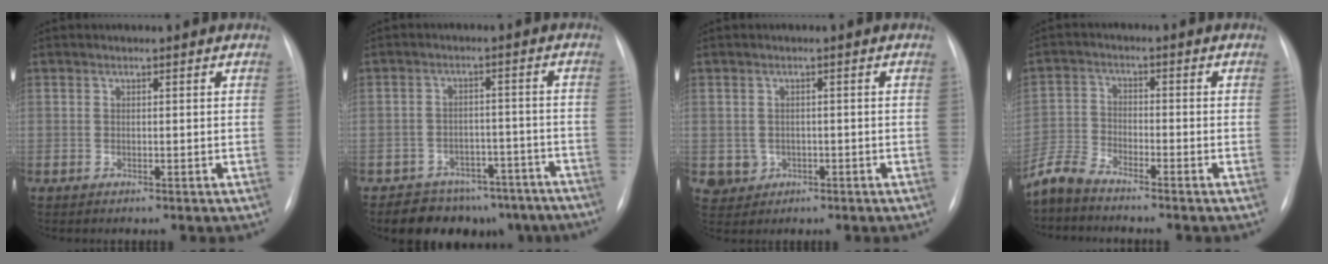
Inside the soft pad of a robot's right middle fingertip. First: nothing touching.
{"total": 12.5, "force": [-10.3, 6.5, 2.8], "torque": [-0.015, 0.025, -0.119]}
{"total": 3.4, "force": [-0.8, 3.2, 0.5], "torque": [-0.005, 0.005, -0.004]}
{"total": 5.4, "force": [-5.2, 0.5, 1.5], "torque": [-0.039, -0.020, -0.107]}